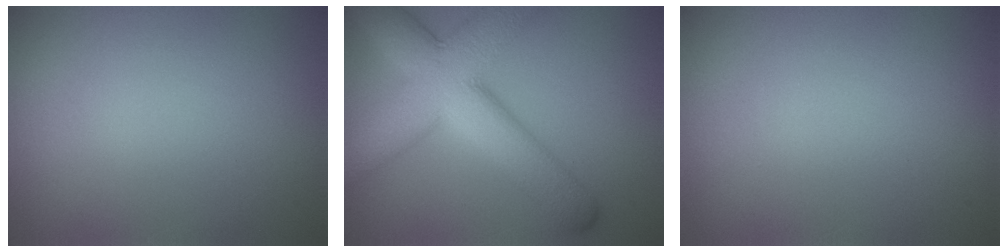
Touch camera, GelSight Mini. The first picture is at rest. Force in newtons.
{"total": 9.2, "press": 9.2, "slide": 0.3}
{"total": 0.0}